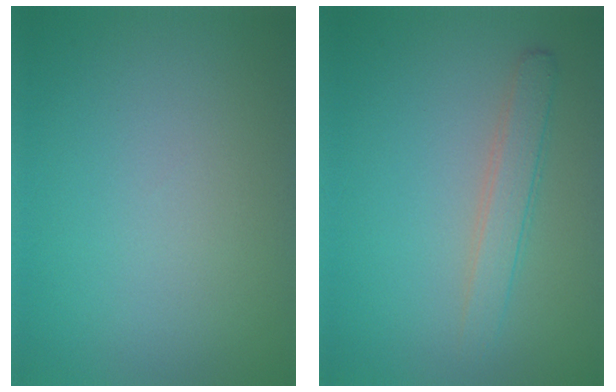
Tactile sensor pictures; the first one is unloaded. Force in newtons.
{"total": 2.2, "press": 2.2, "slide": 0.1}